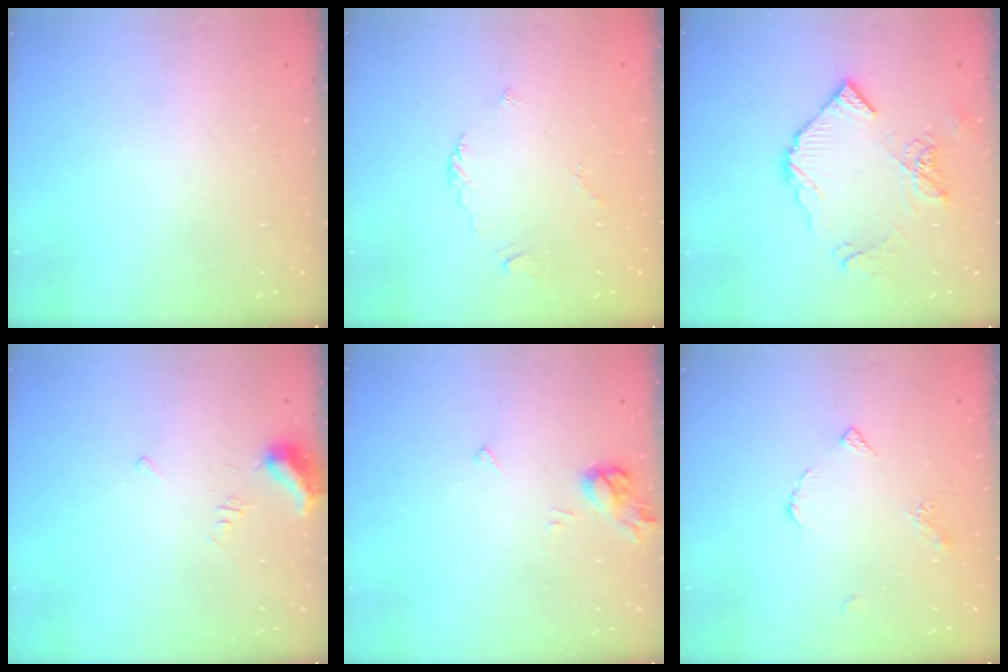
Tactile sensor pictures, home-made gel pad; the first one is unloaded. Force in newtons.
{"total": 2.7, "press": 2.6, "slide": 0.6}
{"total": 11.4, "press": 11.3, "slide": 1.2}
{"total": 5.1, "press": 5.1, "slide": 0.6}
{"total": 5.4, "press": 5.4, "slide": 0.5}
{"total": 4.9, "press": 4.9, "slide": 0.7}